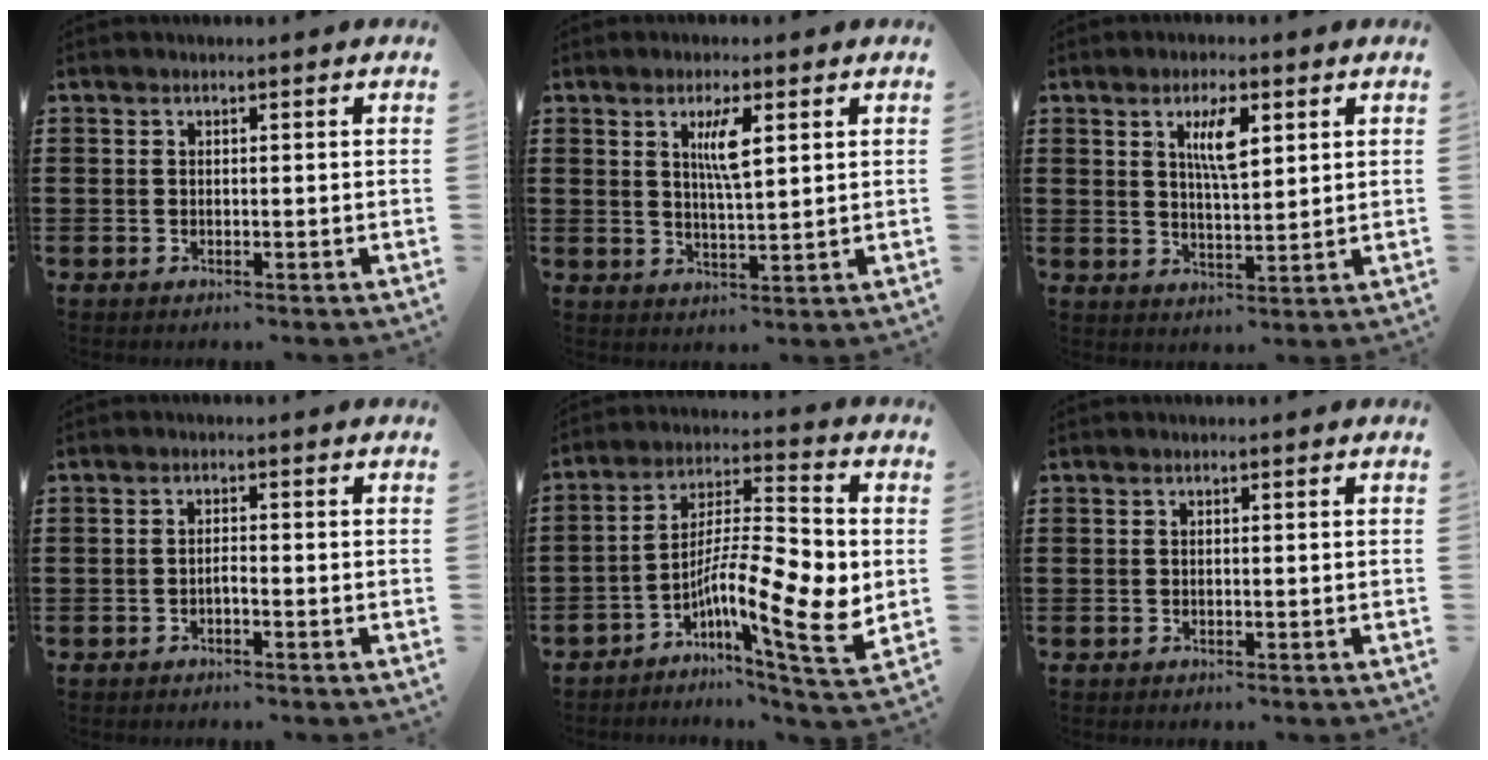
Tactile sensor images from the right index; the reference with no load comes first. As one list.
[{"total": 4.5, "force": [1.8, 1.0, 4.0], "torque": [-0.076, 0.005, 0.026]}, {"total": 5.5, "force": [2.4, 1.8, 4.7], "torque": [-0.091, 0.005, 0.037]}, {"total": 1.0, "force": [-0.6, 0.1, 0.7], "torque": [-0.015, -0.002, -0.012]}, {"total": 11.9, "force": [-2.2, 2.7, 11.4], "torque": [-0.198, -0.030, -0.044]}, {"total": 0.0}]